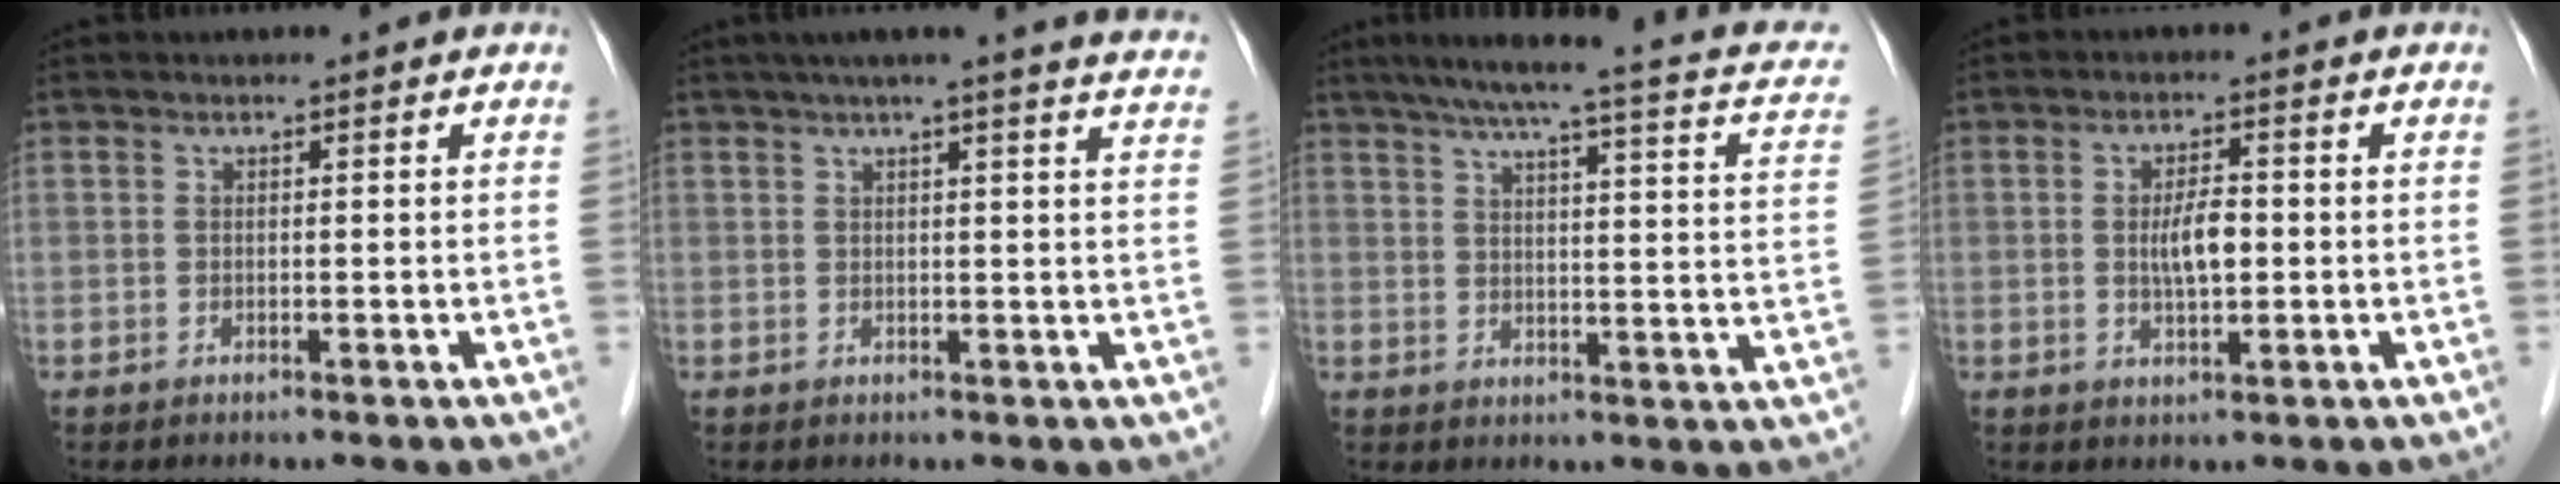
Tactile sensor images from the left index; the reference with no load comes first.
{"total": 16.7, "force": [14.8, 0.1, 7.8], "torque": [-0.107, 0.005, 0.167]}
{"total": 19.5, "force": [14.5, 2.7, 12.7], "torque": [-0.183, 0.017, 0.166]}
{"total": 4.3, "force": [-0.2, 1.4, 4.1], "torque": [-0.079, 0.002, -0.003]}